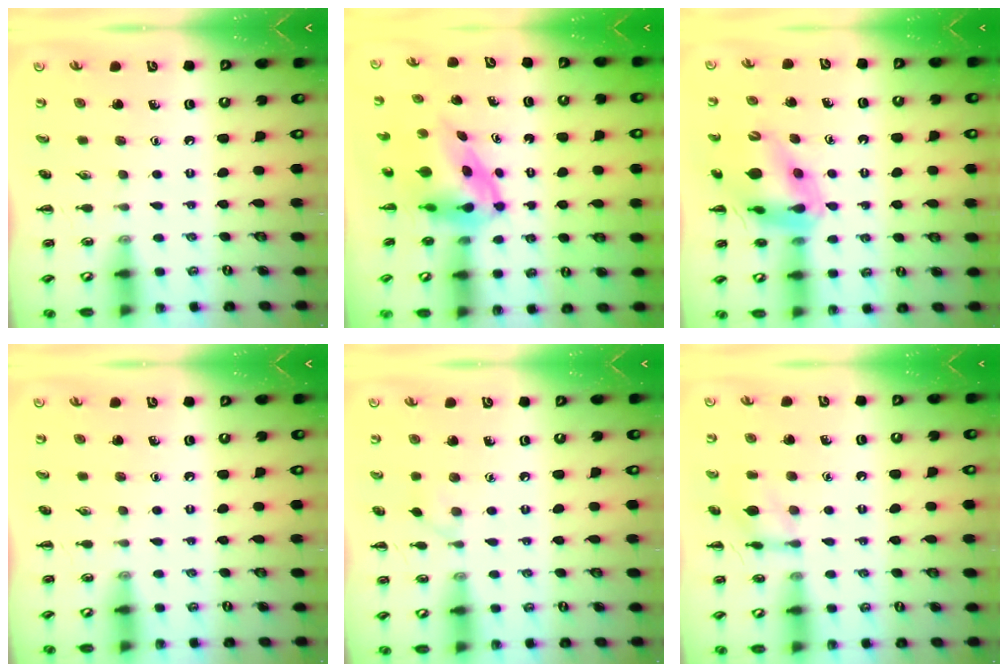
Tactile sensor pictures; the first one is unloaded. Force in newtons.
{"total": 4.7, "press": 4.5, "slide": 1.2}
{"total": 13.7, "press": 13.2, "slide": 3.7}
{"total": 0.0}
{"total": 3.2, "press": 3.0, "slide": 1.2}
{"total": 9.0, "press": 9.0, "slide": 0.5}